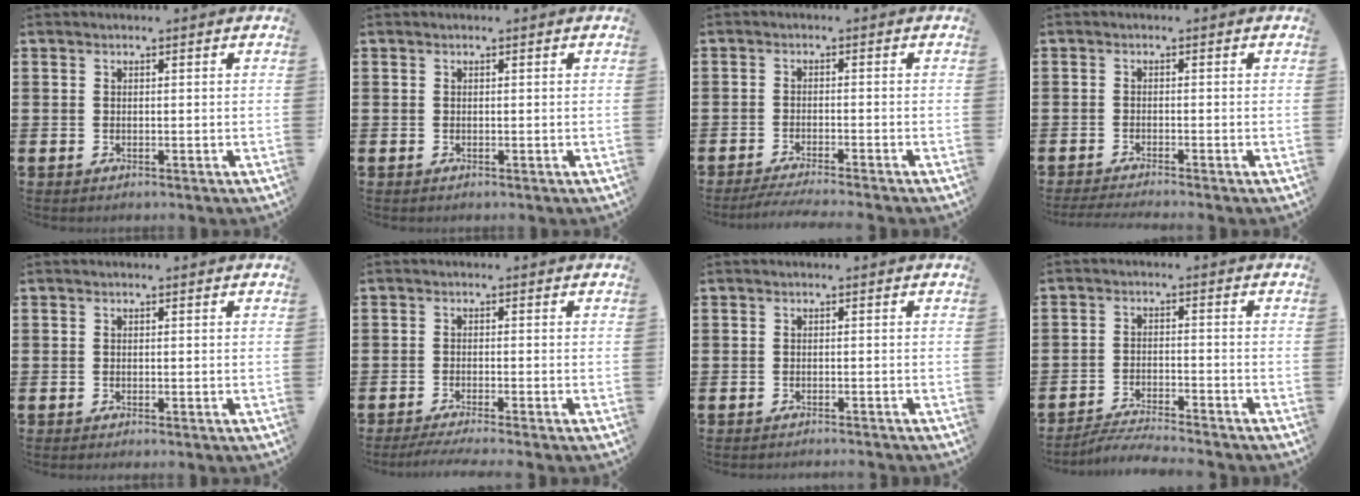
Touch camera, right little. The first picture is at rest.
{"total": 0.0}
{"total": 2.1, "force": [-1.8, -0.2, 1.0], "torque": [-0.014, 0.001, -0.035]}
{"total": 1.3, "force": [-1.2, -0.1, 0.6], "torque": [-0.008, 0.001, -0.023]}
{"total": 0.0}
{"total": 1.8, "force": [-1.4, -0.1, 1.1], "torque": [-0.016, 0.002, -0.027]}
{"total": 0.7, "force": [-0.7, -0.2, 0.0], "torque": [0.001, 0.000, -0.015]}
{"total": 3.4, "force": [-3.3, -0.2, 0.5], "torque": [-0.009, 0.001, -0.069]}